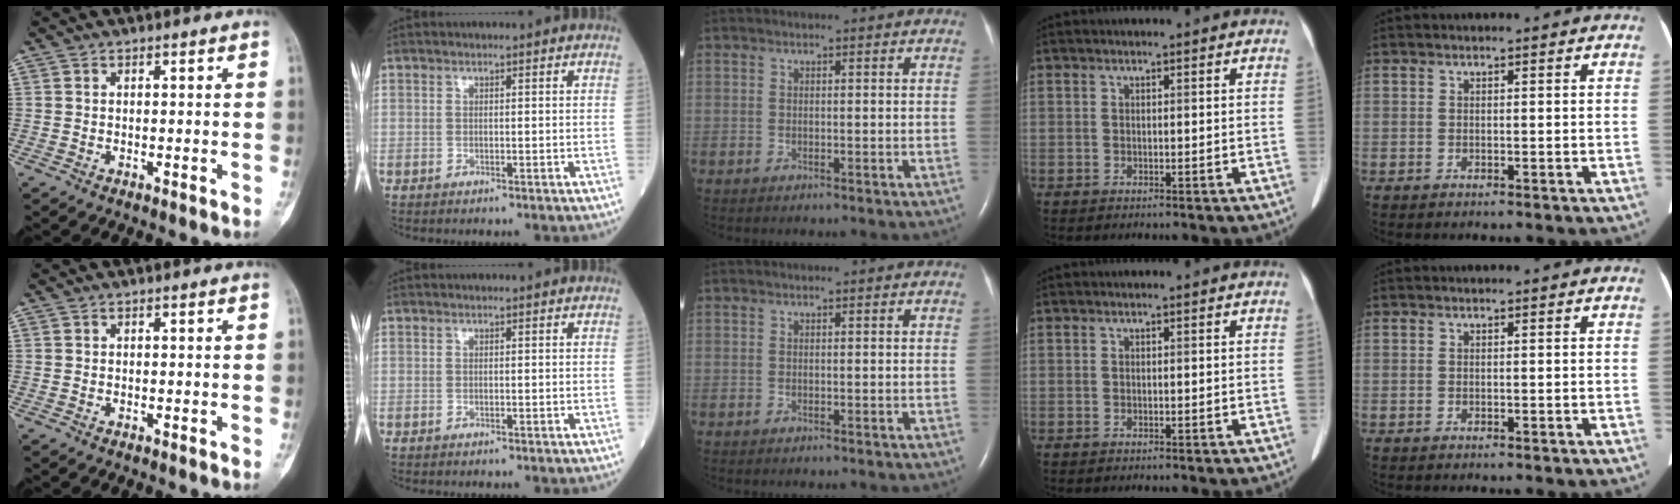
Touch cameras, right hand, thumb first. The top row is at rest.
{}